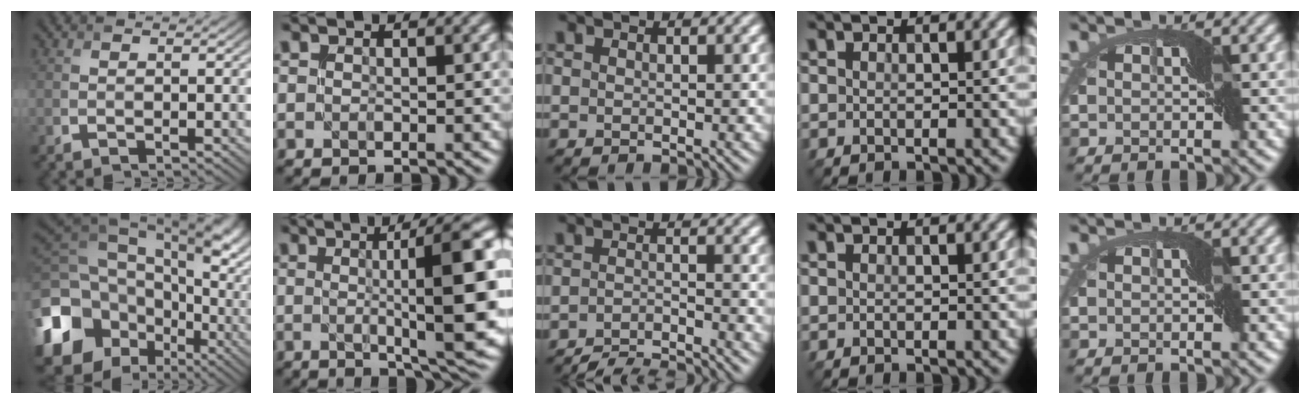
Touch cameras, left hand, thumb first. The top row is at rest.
{"thumb": {"total": 21.7, "force": [-2.5, 17.5, 12.5], "torque": [-0.290, -0.035, -0.033]}, "index": {"total": 13.5, "force": [0.9, 2.9, 13.2], "torque": [-0.151, -0.002, 0.021]}, "middle": {"total": 5.3, "force": [-5.0, 0.5, 1.5], "torque": [-0.026, -0.005, -0.085]}}